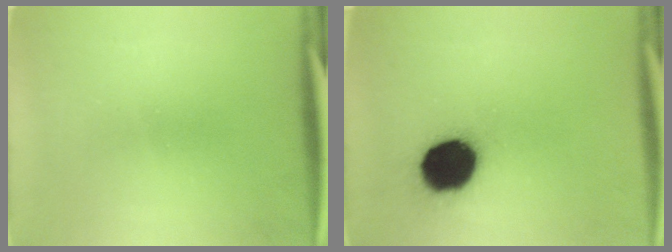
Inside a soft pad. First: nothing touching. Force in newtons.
{"total": 15.8}